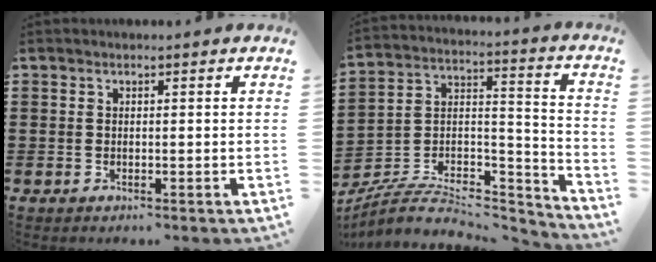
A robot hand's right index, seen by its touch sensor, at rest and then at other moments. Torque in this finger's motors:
{"motor_torque": [-0.93, 0.17, -0.85, -0.21]}